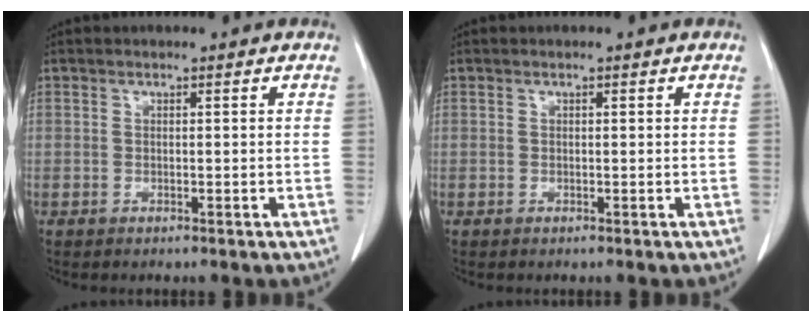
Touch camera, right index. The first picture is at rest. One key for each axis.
{"total": 0.0}